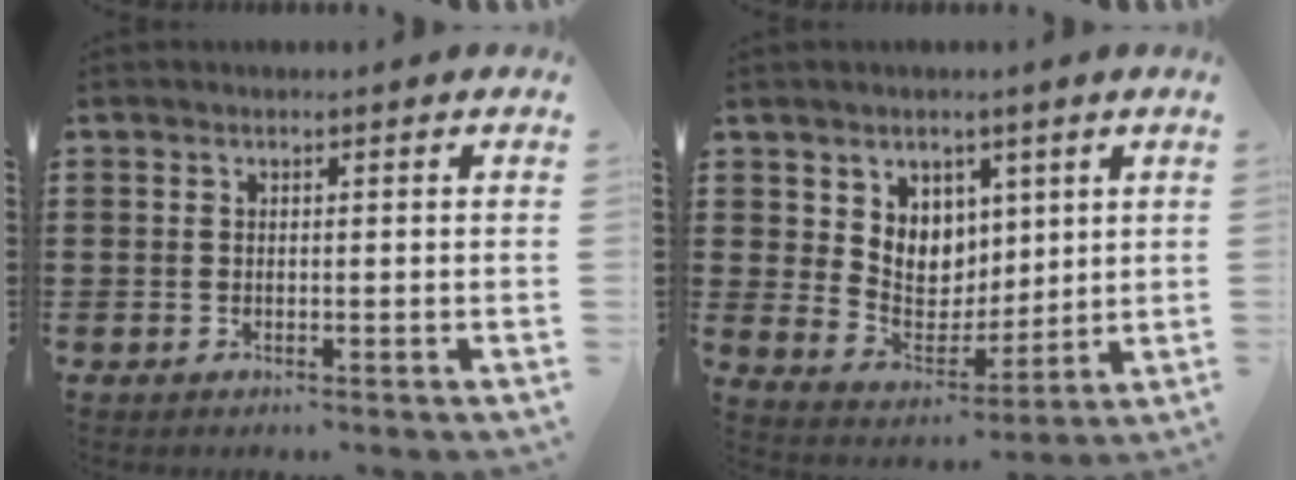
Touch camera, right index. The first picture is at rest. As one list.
[{"total": 6.6, "force": [3.7, 5.4, 0.4], "torque": [-0.029, -0.023, 0.070]}]